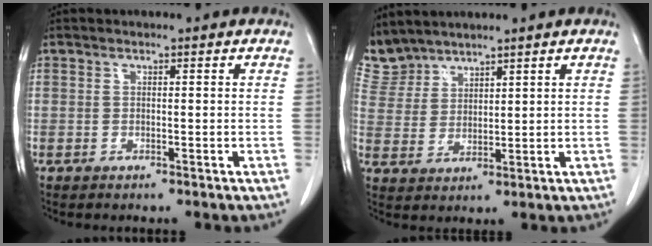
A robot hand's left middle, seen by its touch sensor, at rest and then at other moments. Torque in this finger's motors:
{"motor_torque": [0.13, -0.39, -0.02, -0.08]}